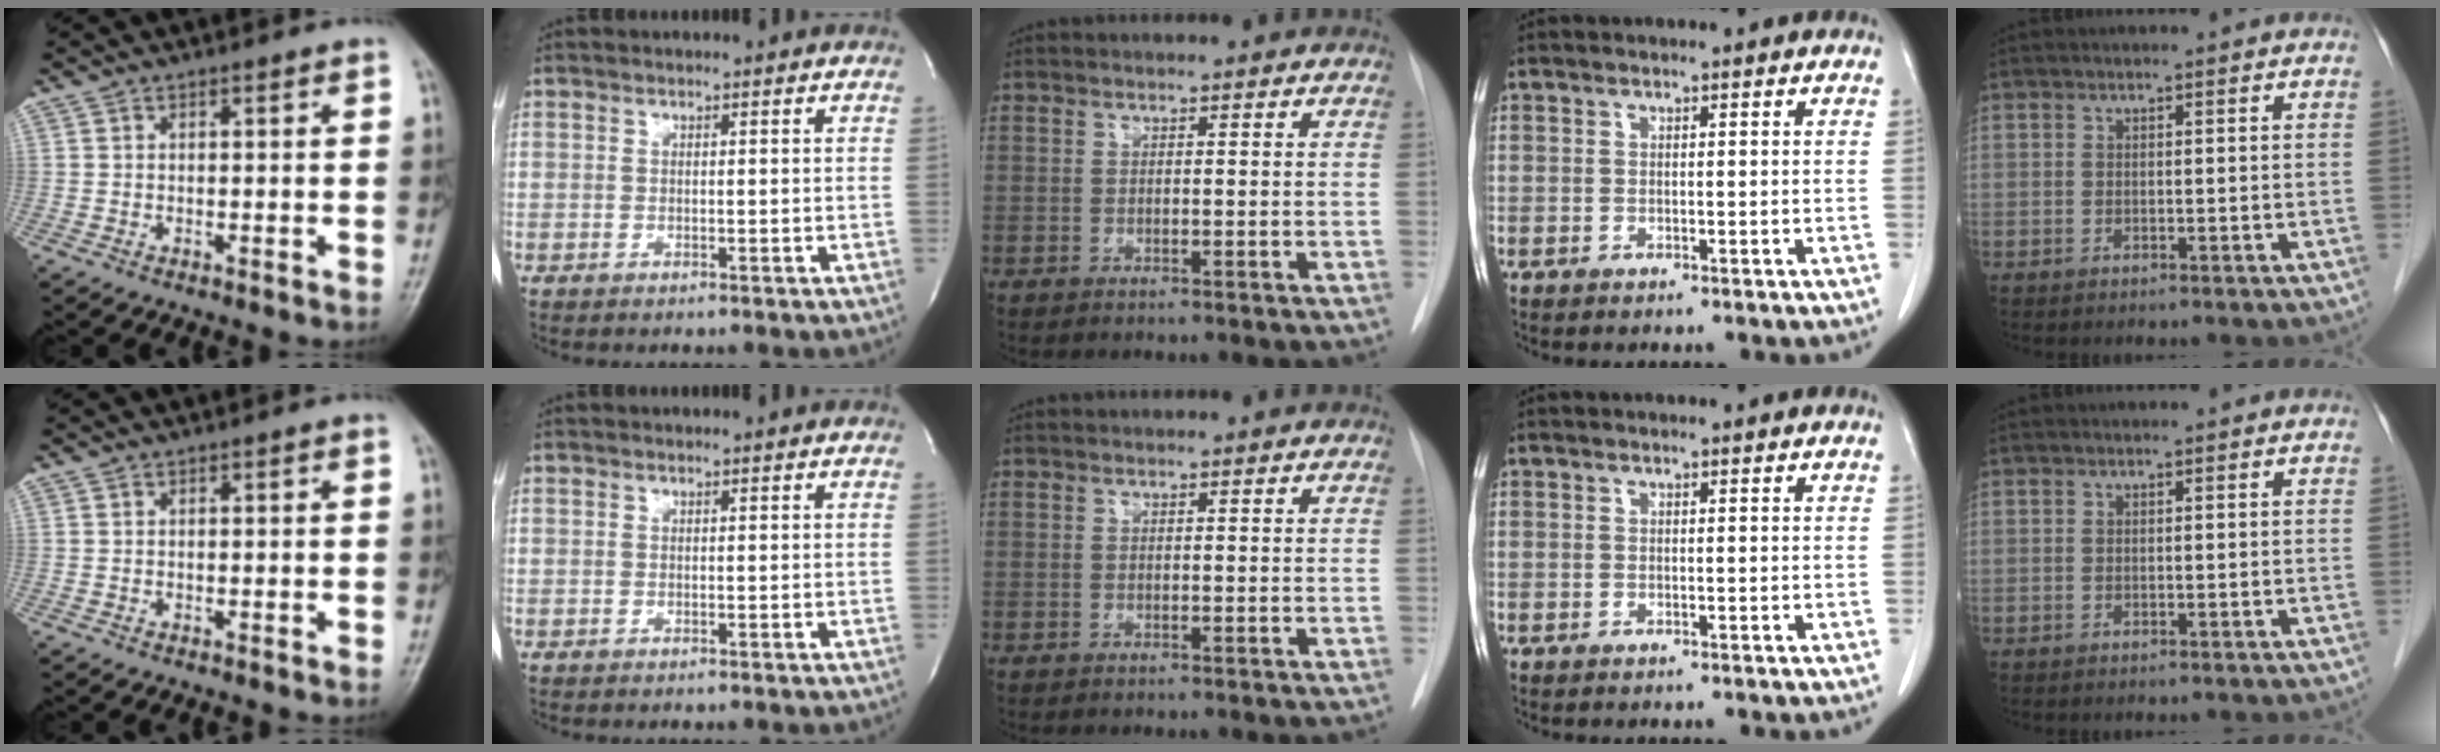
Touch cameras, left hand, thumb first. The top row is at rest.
{}